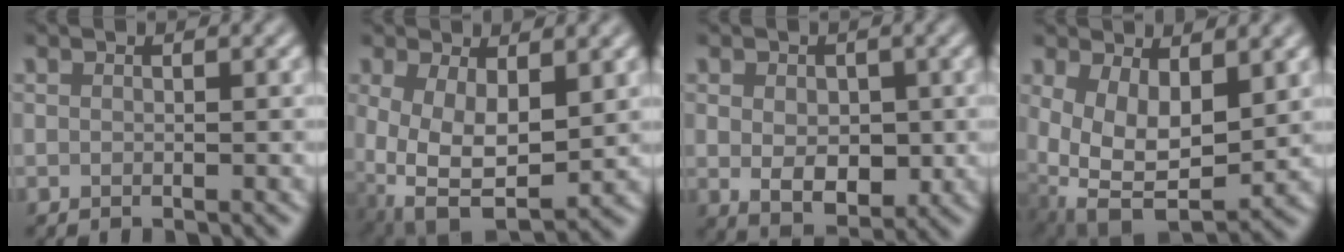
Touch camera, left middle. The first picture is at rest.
{"total": 8.0, "force": [-0.4, 4.6, 6.6], "torque": [-0.144, -0.022, 0.003]}
{"total": 4.4, "force": [0.0, 3.0, 3.2], "torque": [-0.051, -0.008, 0.004]}
{"total": 9.0, "force": [0.5, 5.4, 7.1], "torque": [-0.144, -0.027, 0.024]}